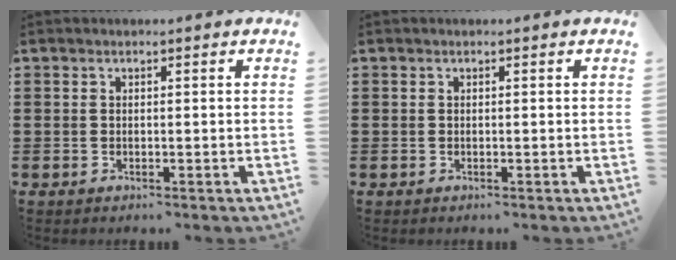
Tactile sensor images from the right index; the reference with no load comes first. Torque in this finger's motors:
{"motor_torque": [0.00, 0.00, 0.00, -0.01]}